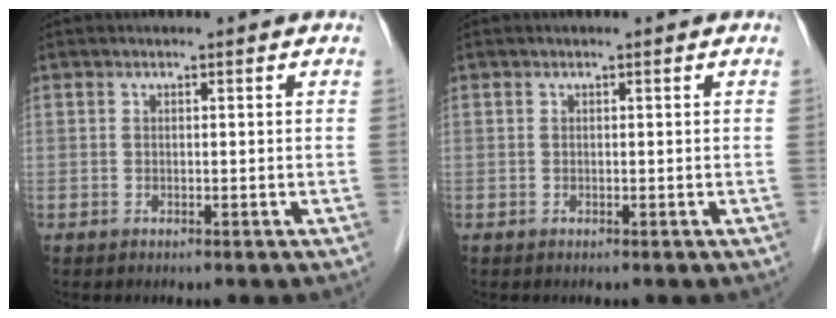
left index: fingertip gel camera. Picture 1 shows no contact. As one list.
[{"total": 0.0}]